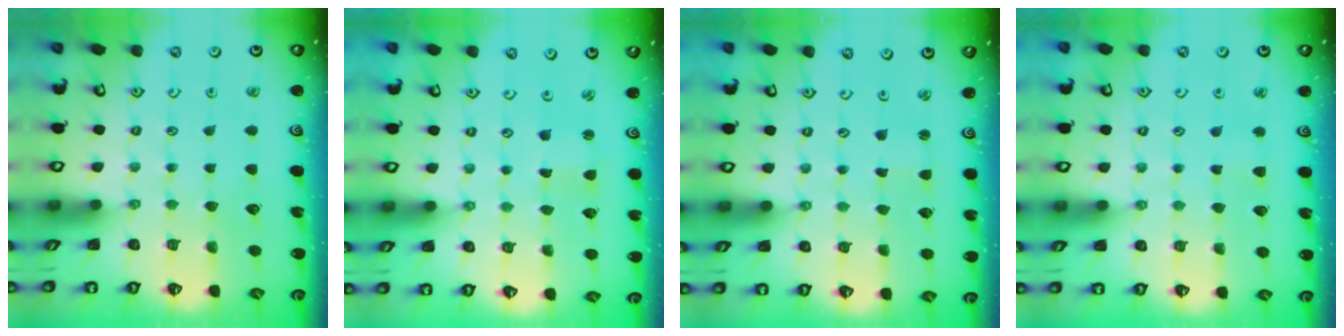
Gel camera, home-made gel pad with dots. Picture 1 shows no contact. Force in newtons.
{"total": 0.9, "press": 0.9, "slide": 0.1}
{"total": 0.8, "press": 0.8, "slide": 0.1}
{"total": 2.7, "press": 2.6, "slide": 0.5}